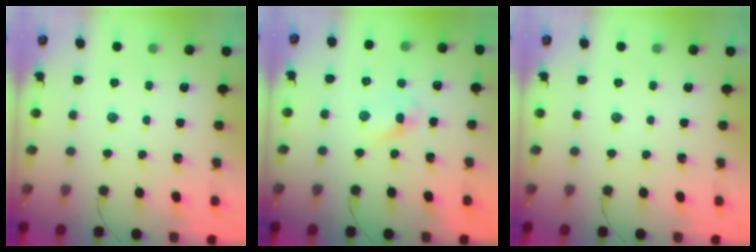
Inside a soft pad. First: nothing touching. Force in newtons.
{"total": 2.9, "press": 2.6, "slide": 1.3}
{"total": 0.0}